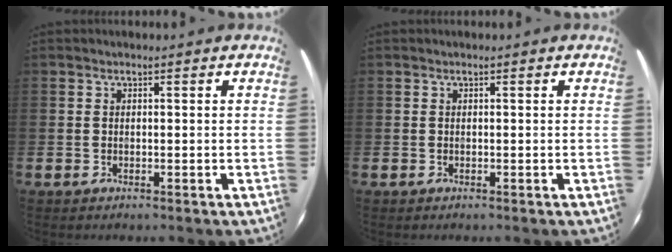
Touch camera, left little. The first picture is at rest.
{"total": 0.0}